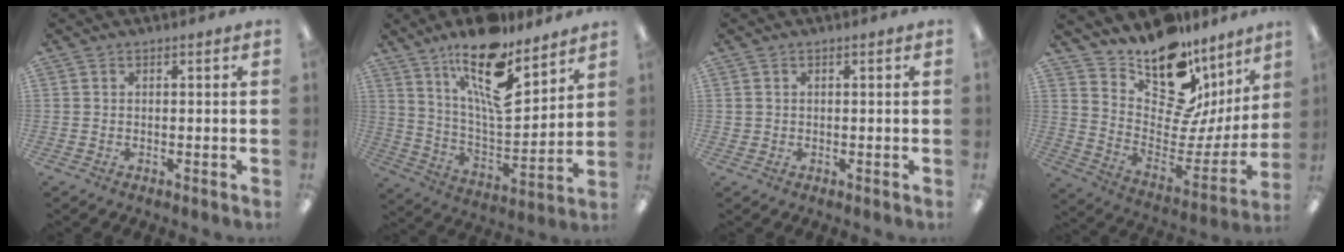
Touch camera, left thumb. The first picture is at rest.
{"total": 18.8, "force": [12.5, 6.4, 12.4], "torque": [-0.210, -0.080, 0.212]}
{"total": 0.8, "force": [0.4, 0.7, 0.0], "torque": [-0.001, 0.003, 0.007]}
{"total": 18.0, "force": [13.0, 8.8, 8.8], "torque": [-0.130, -0.120, 0.227]}